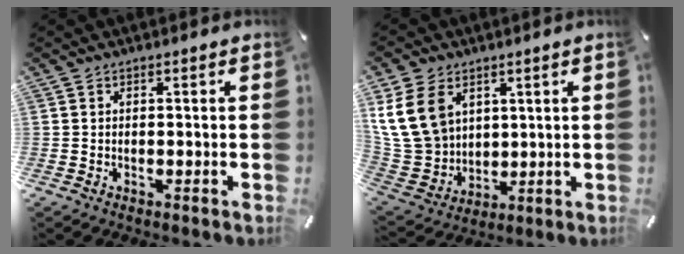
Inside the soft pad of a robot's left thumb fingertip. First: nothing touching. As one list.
[{"total": 14.8, "force": [5.6, 11.8, 7.0], "torque": [-0.166, -0.014, 0.109]}]